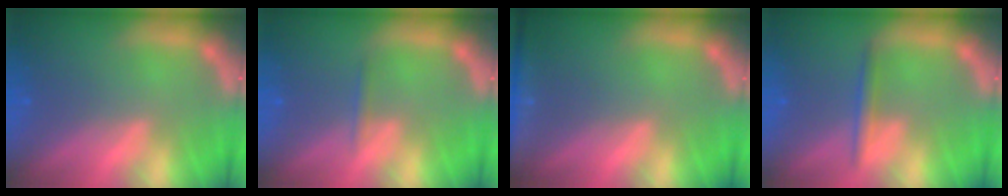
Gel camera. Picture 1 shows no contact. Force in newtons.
{"total": 0.9}
{"total": 5.5}
{"total": 1.9}